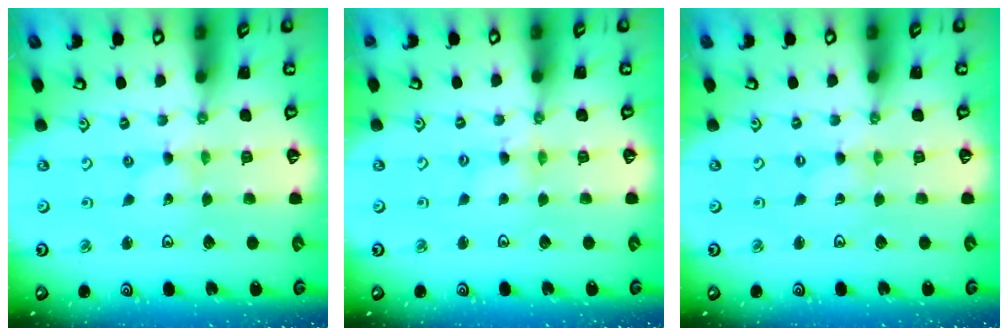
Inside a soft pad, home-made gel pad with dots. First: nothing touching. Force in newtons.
{"total": 2.3, "press": 2.3, "slide": 0.3}
{"total": 0.0}